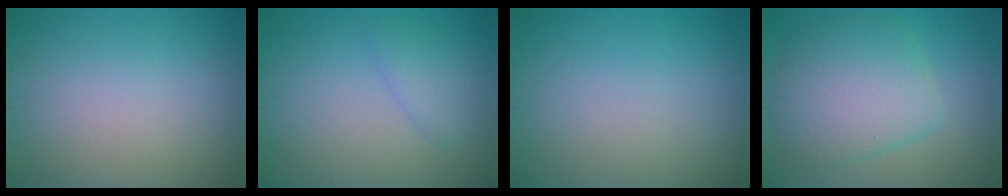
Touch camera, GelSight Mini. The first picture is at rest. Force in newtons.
{"total": 2.0, "press": 2.0, "slide": 0.2}
{"total": 0.0}
{"total": 6.7, "press": 6.7, "slide": 0.3}